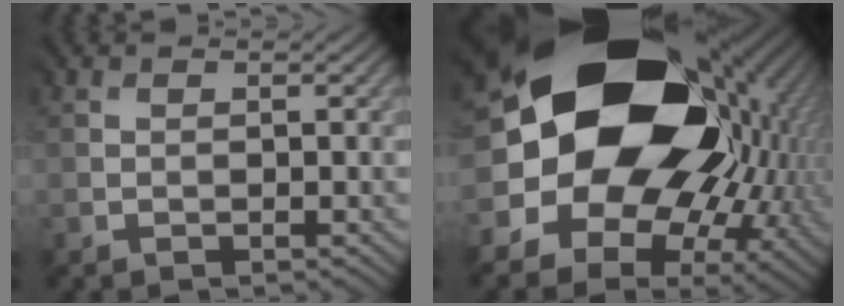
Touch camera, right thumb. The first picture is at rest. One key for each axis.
{"total": 21.1, "fx": 2.6, "fy": 16.3, "fz": 13.2, "tx": -0.257, "ty": -0.045, "tz": 0.066}